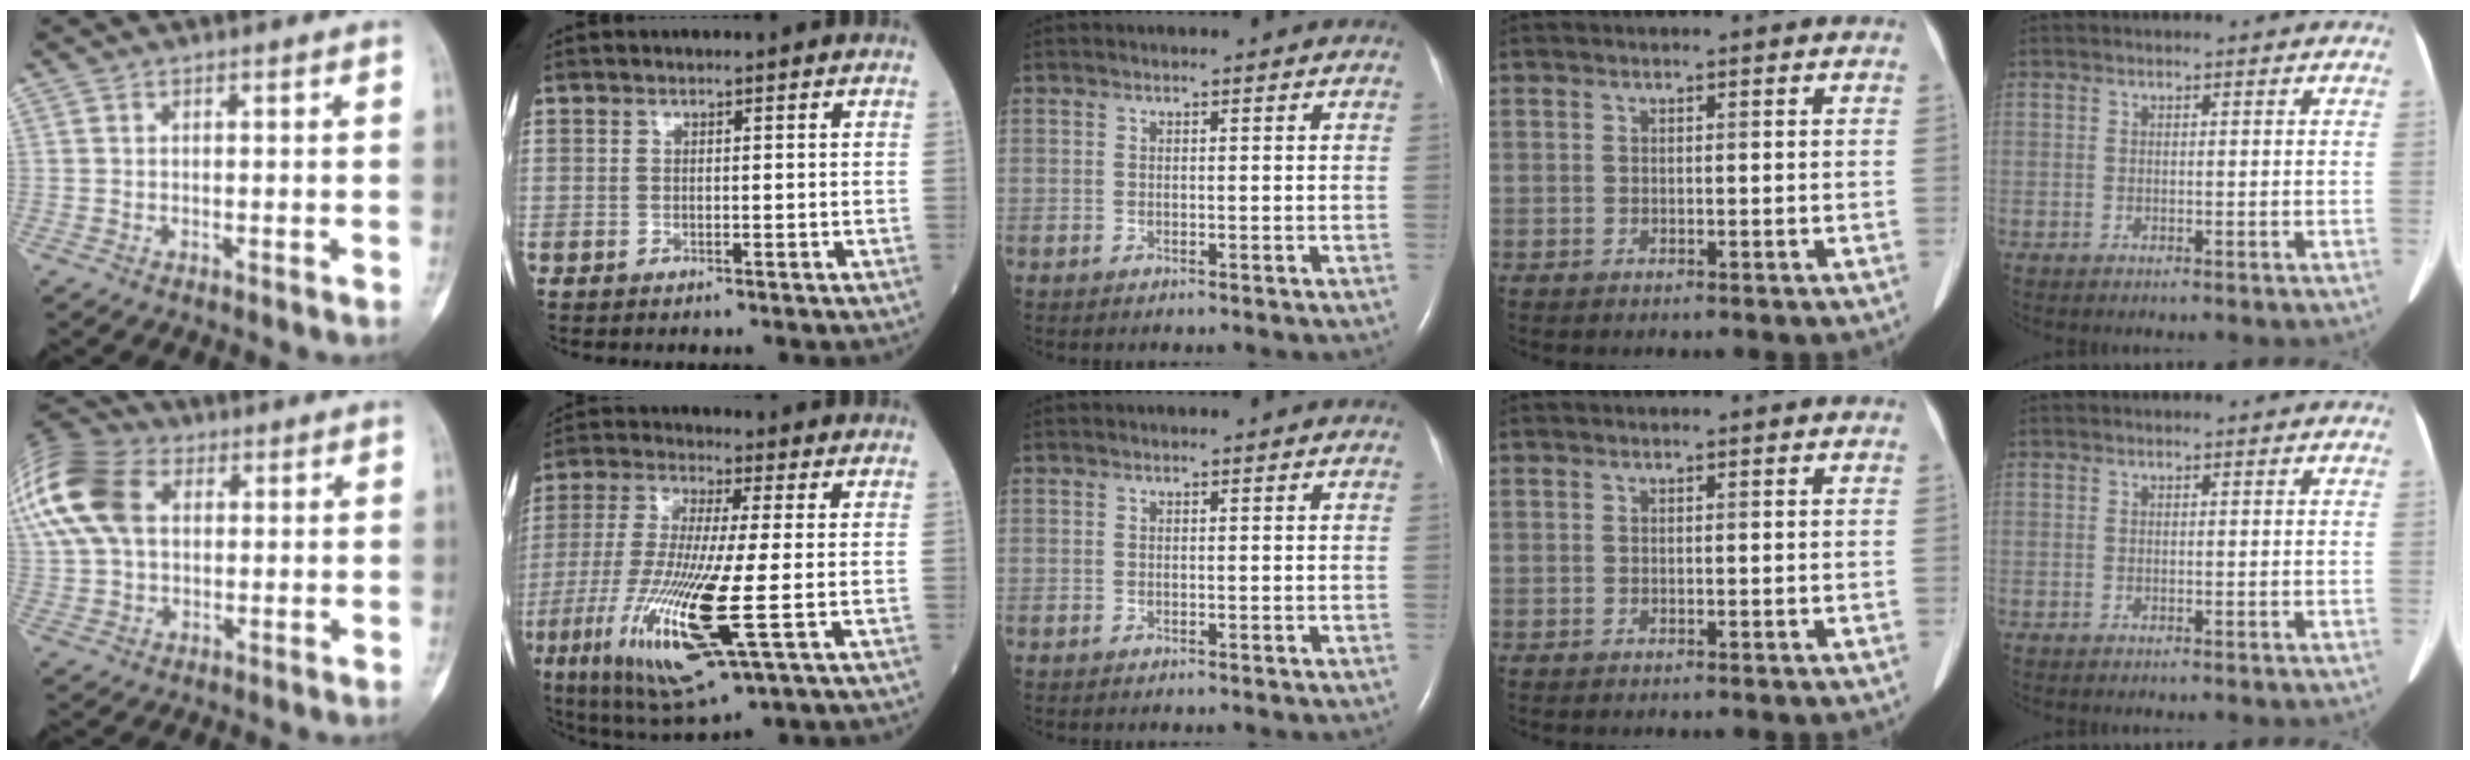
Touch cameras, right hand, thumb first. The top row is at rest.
{"thumb": {"total": 21.2, "force": [6.1, 14.4, 14.2], "torque": [-0.334, 0.042, 0.110]}, "index": {"total": 16.8, "force": [-4.5, 1.5, 16.2], "torque": [-0.344, -0.036, -0.076]}}